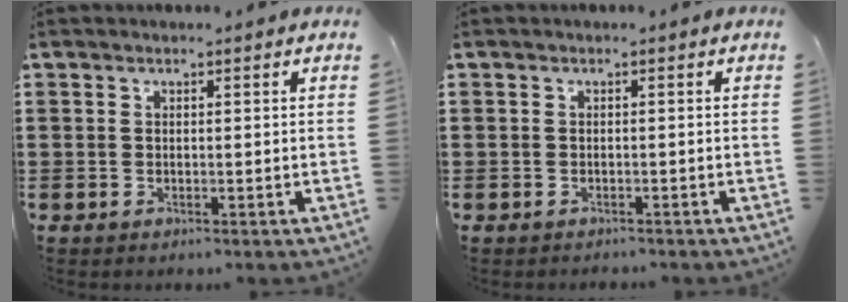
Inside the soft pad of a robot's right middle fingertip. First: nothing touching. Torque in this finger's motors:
{"motor_torque": [1.09, 0.31, -0.02, 0.01]}